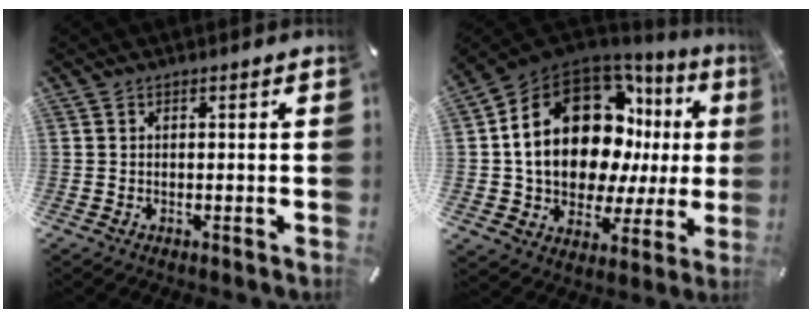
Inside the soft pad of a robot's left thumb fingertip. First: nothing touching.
{"total": 23.0, "force": [6.3, 14.7, 16.5], "torque": [-0.307, -0.049, 0.117]}